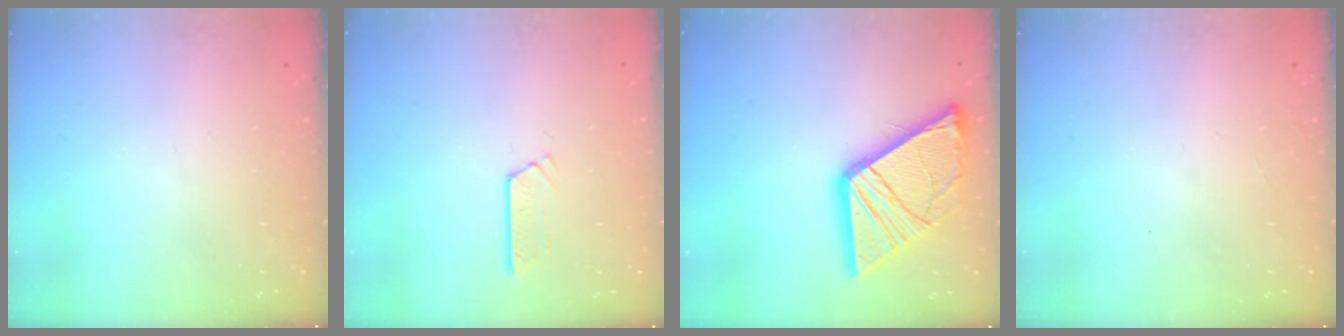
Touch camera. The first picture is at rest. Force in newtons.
{"total": 2.7, "press": 2.7, "slide": 0.2}
{"total": 19.4, "press": 19.2, "slide": 2.1}
{"total": 0.0}